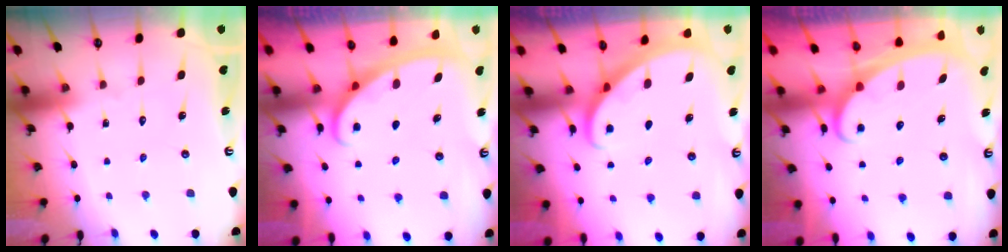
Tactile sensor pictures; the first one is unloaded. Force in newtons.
{"total": 2.8, "press": 2.8, "slide": 0.4}
{"total": 2.9, "press": 2.9, "slide": 0.2}
{"total": 2.3, "press": 2.3, "slide": 0.3}